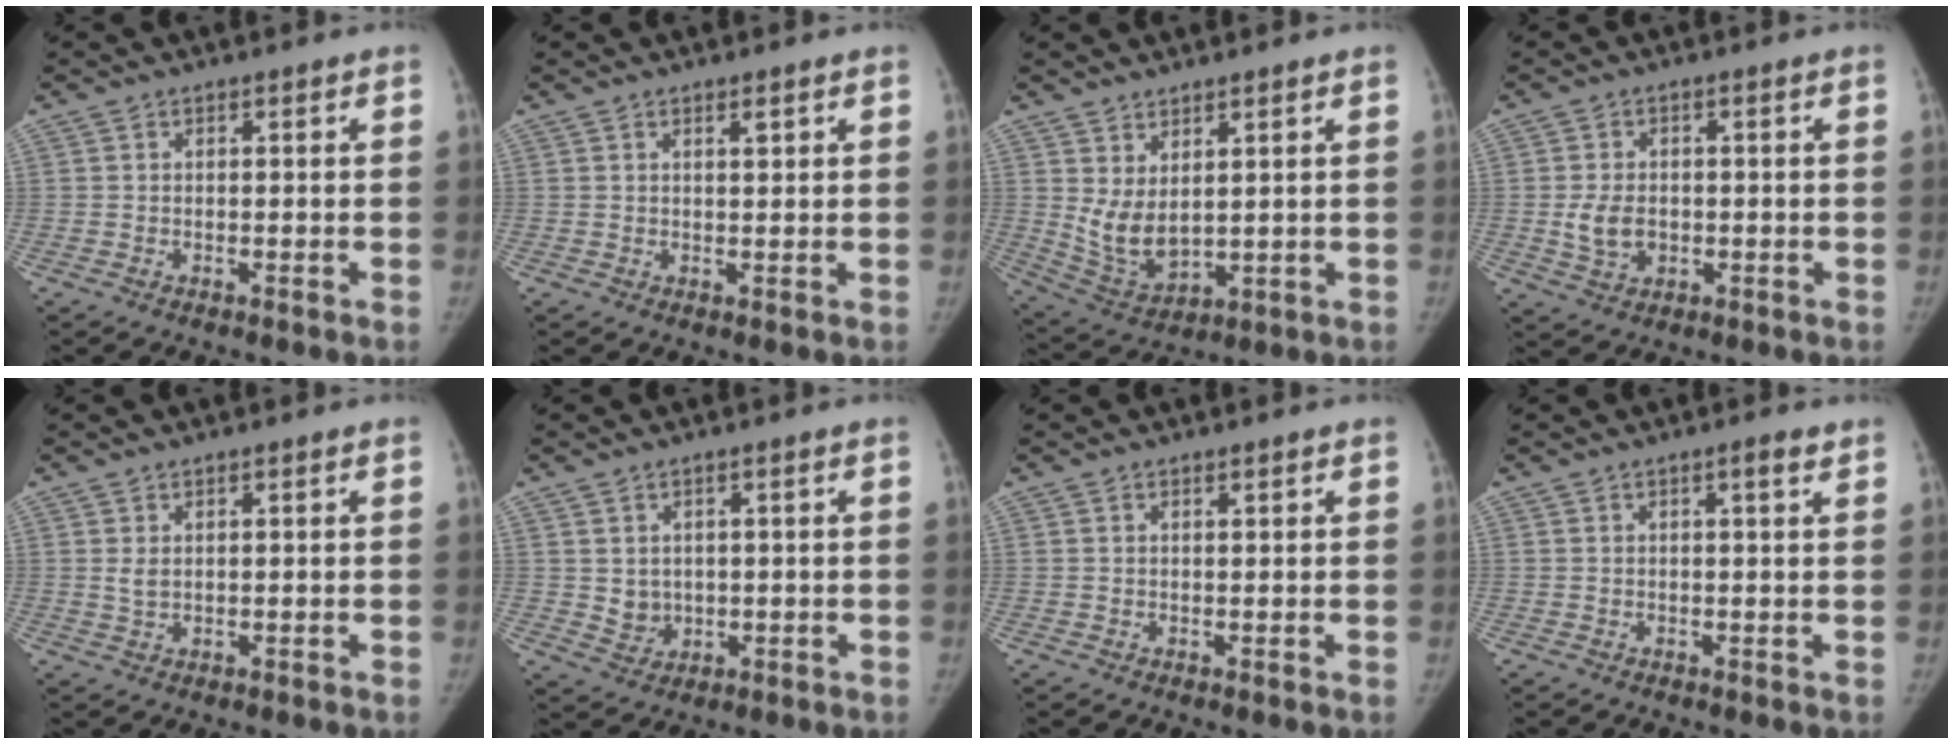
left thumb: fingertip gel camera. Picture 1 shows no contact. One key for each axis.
{"total": 1.5, "fx": 0.9, "fy": 0.5, "fz": 1.1, "tx": -0.011, "ty": -0.004, "tz": 0.014}
{"total": 7.6, "fx": 2.3, "fy": 4.2, "fz": 5.9, "tx": -0.102, "ty": -0.028, "tz": 0.066}
{"total": 5.6, "fx": -0.6, "fy": 4.1, "fz": 3.7, "tx": -0.059, "ty": 0.001, "tz": -0.005}
{"total": 1.7, "fx": 0.6, "fy": 1.0, "fz": 1.2, "tx": -0.019, "ty": -0.005, "tz": 0.016}
{"total": 3.7, "fx": 0.5, "fy": 3.2, "fz": 1.6, "tx": -0.015, "ty": -0.007, "tz": 0.021}
{"total": 0.7, "fx": 0.5, "fy": 0.3, "fz": 0.5, "tx": -0.006, "ty": -0.002, "tz": 0.009}
{"total": 2.0, "fx": 1.1, "fy": 0.2, "fz": 1.6, "tx": -0.025, "ty": -0.005, "tz": 0.016}